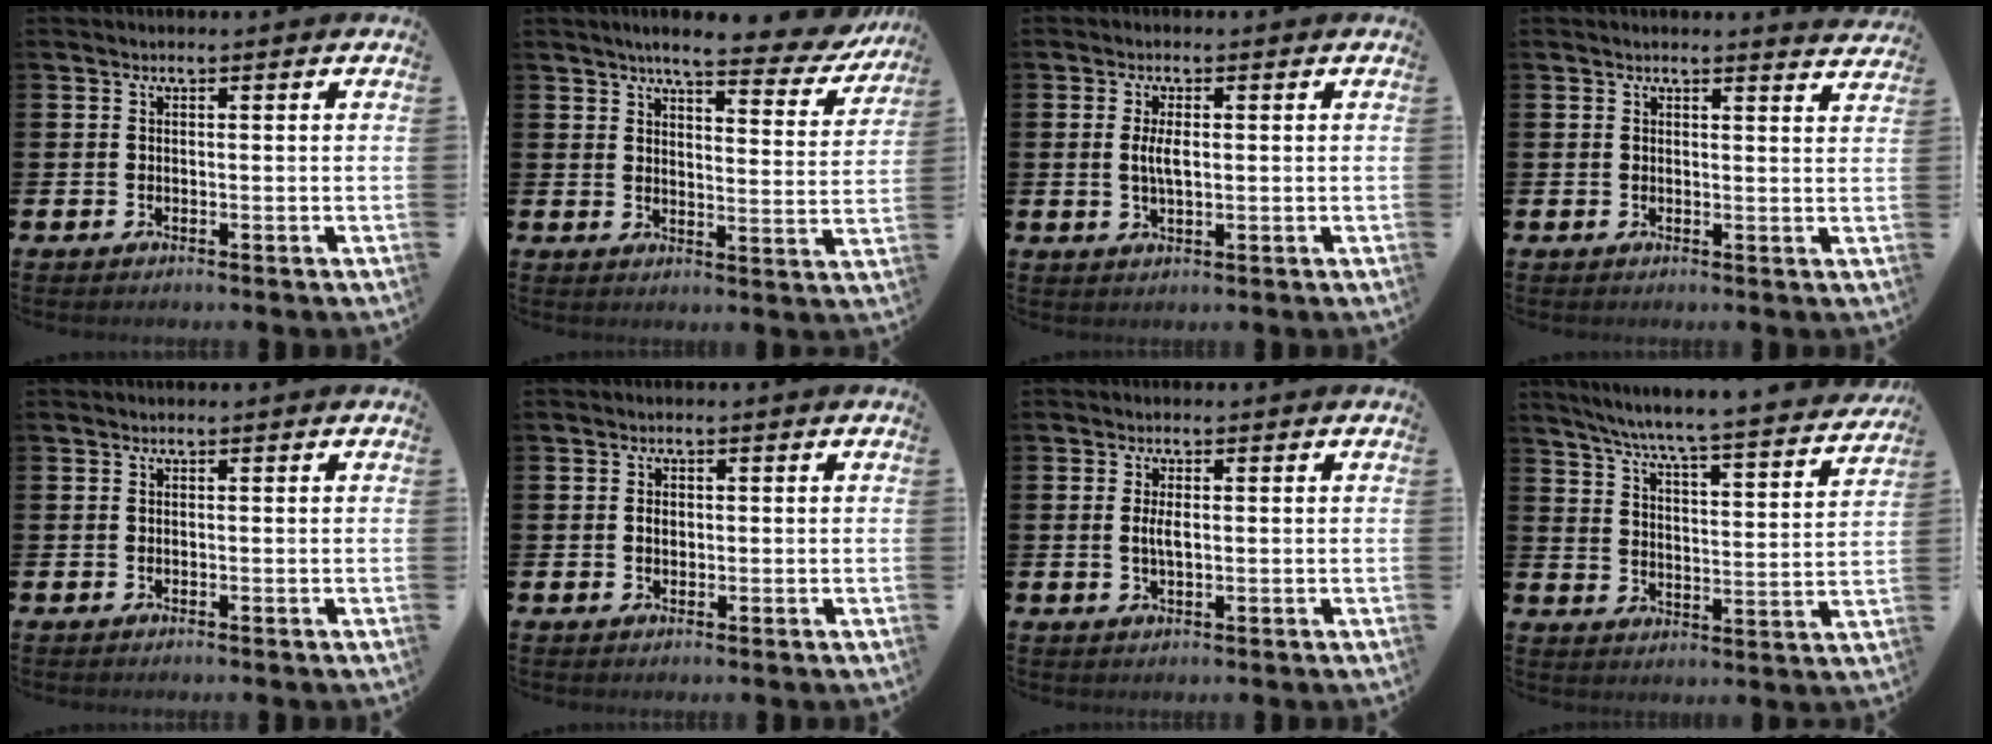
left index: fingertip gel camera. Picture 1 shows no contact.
{"total": 6.3, "force": [5.6, 1.1, 2.7], "torque": [-0.054, -0.035, 0.090]}
{"total": 3.2, "force": [0.4, 1.3, 2.9], "torque": [-0.048, 0.002, 0.002]}
{"total": 1.9, "force": [1.9, -0.2, 0.1], "torque": [0.010, -0.016, 0.031]}
{"total": 0.0}
{"total": 1.2, "force": [0.1, 1.0, 0.8], "torque": [-0.006, 0.005, -0.003]}
{"total": 2.5, "force": [0.2, 1.0, 2.3], "torque": [-0.044, 0.003, 0.000]}
{"total": 6.8, "force": [6.2, -0.2, 2.6], "torque": [-0.076, -0.056, 0.102]}